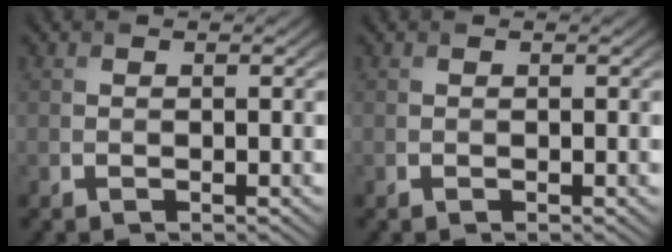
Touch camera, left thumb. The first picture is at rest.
{"total": 0.0}